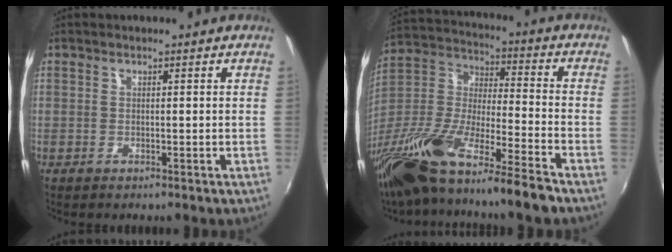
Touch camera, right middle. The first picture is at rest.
{"total": 23.7, "force": [-17.3, 2.6, 15.9], "torque": [-0.283, -0.040, -0.315]}